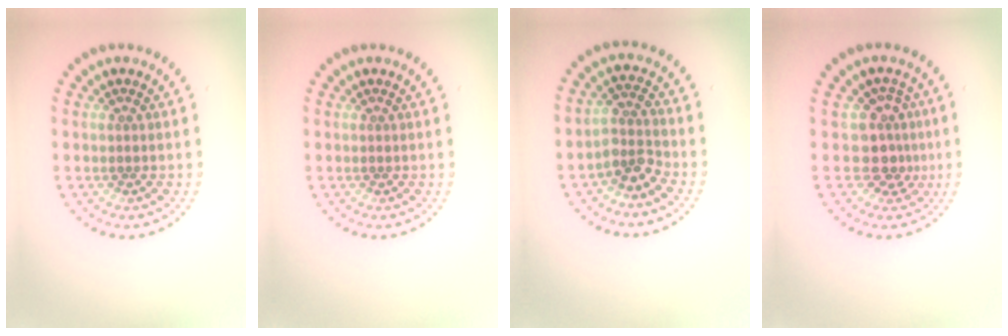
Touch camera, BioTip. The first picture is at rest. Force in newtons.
{"total": 0.0}
{"total": 2.6, "press": 2.0, "slide": 1.7}
{"total": 3.0, "press": 2.3, "slide": 1.8}